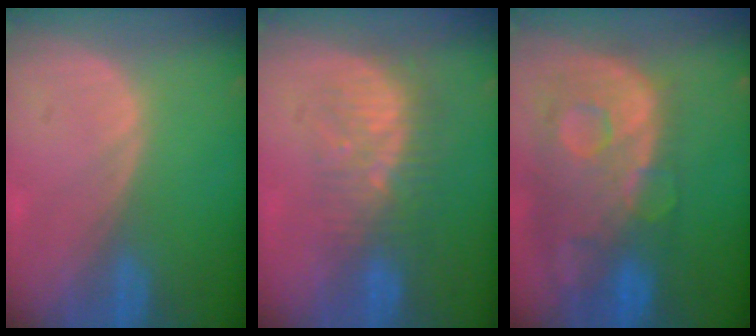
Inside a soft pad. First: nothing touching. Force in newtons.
{"total": 7.7, "press": 7.2, "slide": 2.6}
{"total": 13.3, "press": 10.7, "slide": 8.0}